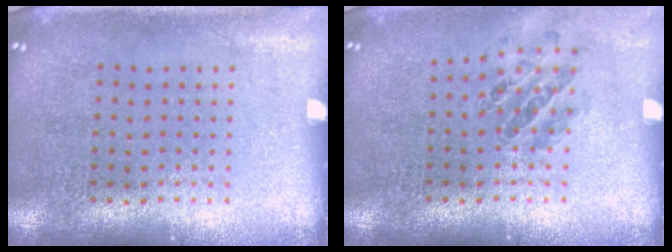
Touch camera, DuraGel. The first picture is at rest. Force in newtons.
{"total": 0.9, "press": 0.9, "slide": 0.1}